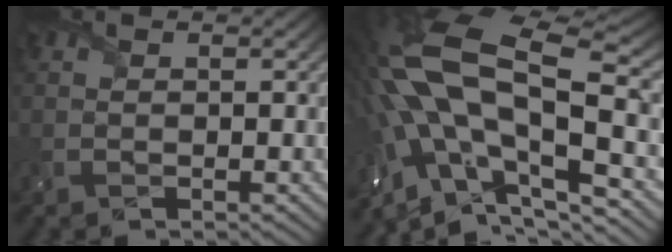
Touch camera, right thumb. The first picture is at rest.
{"total": 18.8, "force": [-2.2, 8.6, 16.6], "torque": [-0.344, -0.008, -0.039]}